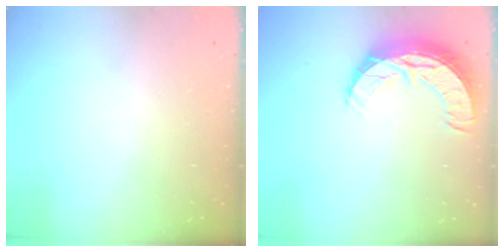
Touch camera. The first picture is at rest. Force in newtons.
{"total": 10.3, "press": 10.3, "slide": 0.9}